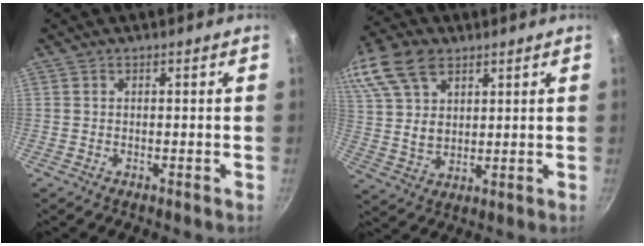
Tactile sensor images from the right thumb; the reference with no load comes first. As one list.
[{"total": 19.9, "force": [10.5, 12.7, 11.0], "torque": [-0.244, 0.017, 0.208]}]